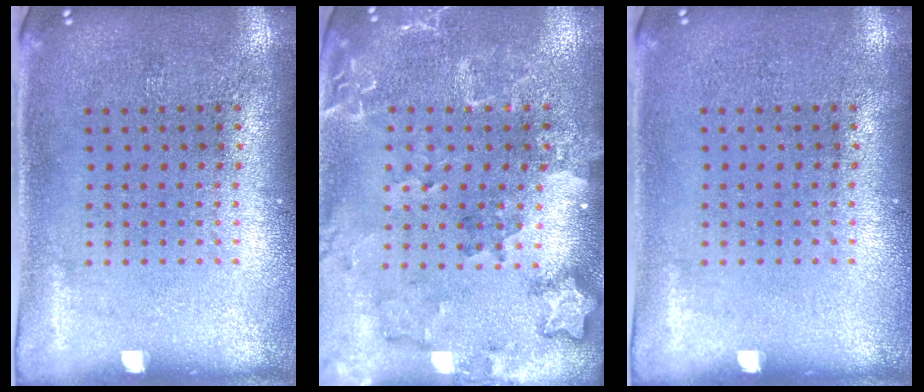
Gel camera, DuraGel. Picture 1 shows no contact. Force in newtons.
{"total": 1.8, "press": 1.7, "slide": 0.4}
{"total": 0.0}